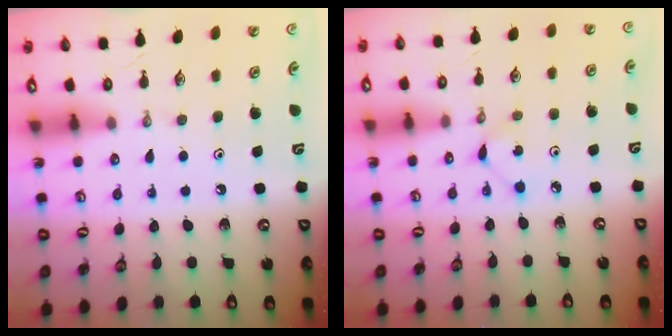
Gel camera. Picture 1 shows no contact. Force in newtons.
{"total": 2.9, "press": 2.9, "slide": 0.4}